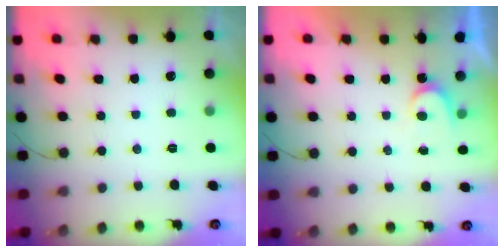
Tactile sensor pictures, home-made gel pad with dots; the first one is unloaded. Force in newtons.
{"total": 3.5, "press": 3.5, "slide": 0.2}